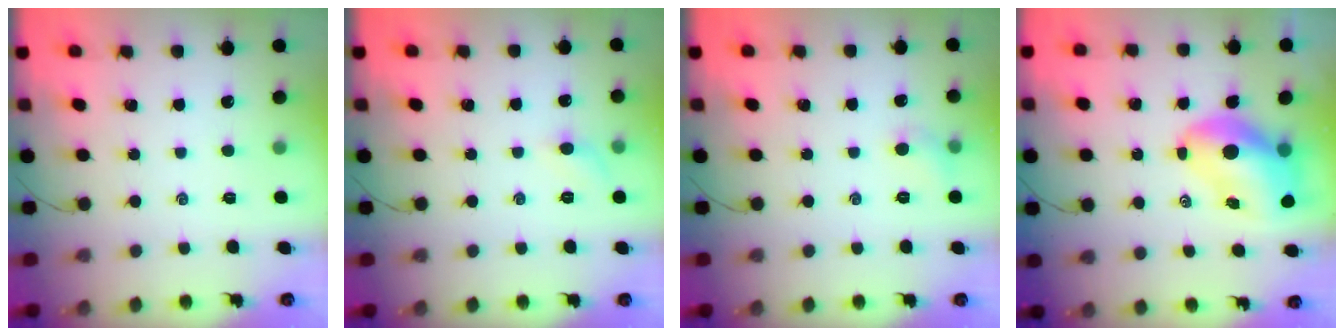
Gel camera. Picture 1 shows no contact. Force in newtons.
{"total": 4.7, "press": 4.4, "slide": 1.6}
{"total": 5.1, "press": 4.9, "slide": 1.3}
{"total": 9.9, "press": 9.4, "slide": 3.0}